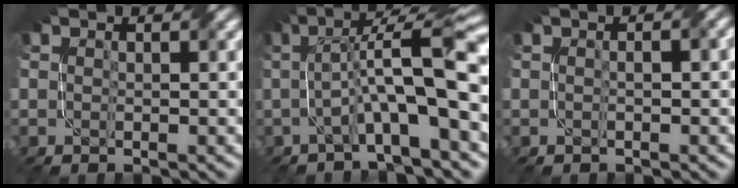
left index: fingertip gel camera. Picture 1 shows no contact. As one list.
[{"total": 9.4, "force": [-0.6, 1.8, 9.2], "torque": [-0.146, 0.027, -0.018]}, {"total": 1.6, "force": [0.3, 0.6, 1.5], "torque": [-0.020, 0.003, 0.000]}]